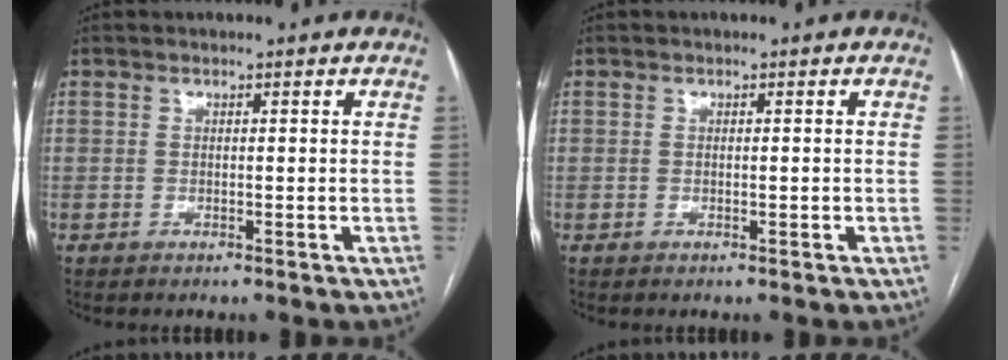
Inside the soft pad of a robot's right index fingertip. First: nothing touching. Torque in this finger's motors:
{"motor_torque": [-0.27, 0.69, 0.03, 0.04]}